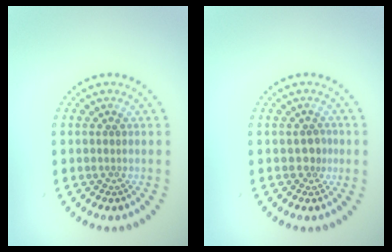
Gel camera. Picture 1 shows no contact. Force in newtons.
{"total": 1.4, "press": 1.2, "slide": 0.6}